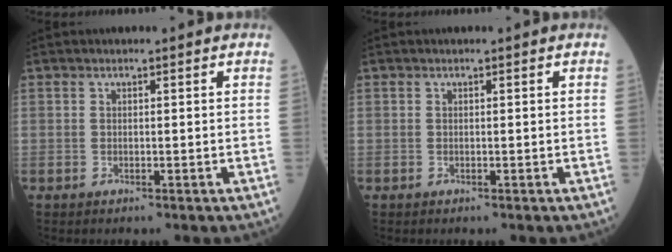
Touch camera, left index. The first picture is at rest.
{"total": 0.0}